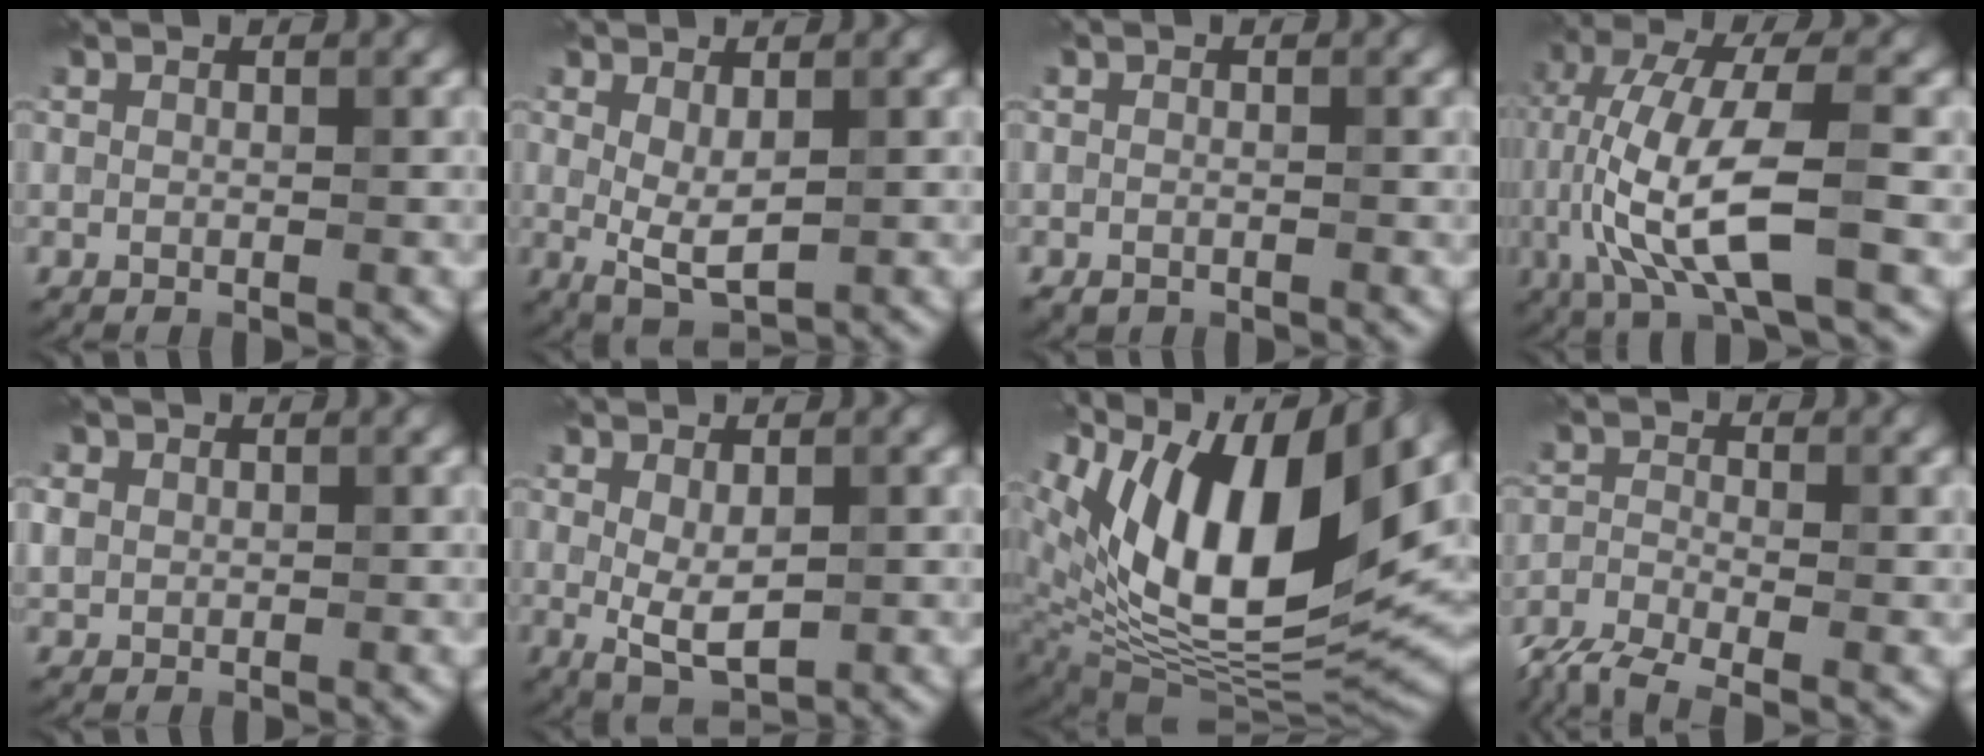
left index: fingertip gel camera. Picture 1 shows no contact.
{"total": 3.0, "force": [0.4, 1.2, 2.7], "torque": [-0.053, -0.006, 0.013]}
{"total": 0.9, "force": [-0.6, 0.4, 0.4], "torque": [-0.008, -0.003, -0.011]}
{"total": 10.0, "force": [-1.6, 3.2, 9.4], "torque": [-0.194, 0.007, -0.031]}
{"total": 1.4, "force": [0.5, 1.3, 0.4], "torque": [-0.007, 0.000, 0.010]}
{"total": 3.5, "force": [0.1, 1.6, 3.1], "torque": [-0.059, -0.005, 0.006]}
{"total": 16.4, "force": [6.6, 7.0, 13.2], "torque": [-0.226, 0.013, 0.113]}
{"total": 5.5, "force": [-4.3, 1.7, 3.1], "torque": [-0.067, -0.018, -0.093]}